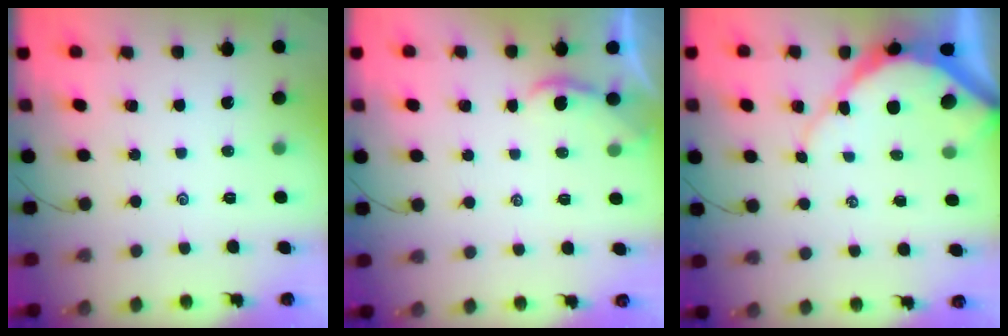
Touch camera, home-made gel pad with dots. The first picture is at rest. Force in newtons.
{"total": 1.2, "press": 1.2, "slide": 0.1}
{"total": 7.9, "press": 7.9, "slide": 0.8}